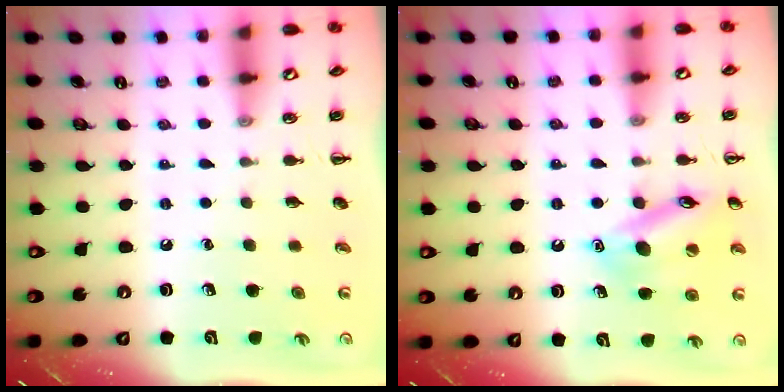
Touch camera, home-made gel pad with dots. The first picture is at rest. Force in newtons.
{"total": 14.1, "press": 14.0, "slide": 1.6}